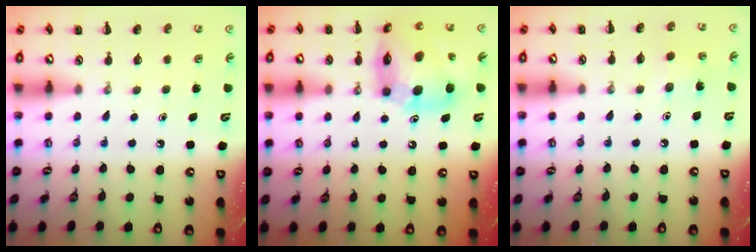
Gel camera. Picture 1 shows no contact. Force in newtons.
{"total": 15.5, "press": 14.7, "slide": 5.0}
{"total": 2.0, "press": 1.9, "slide": 0.6}